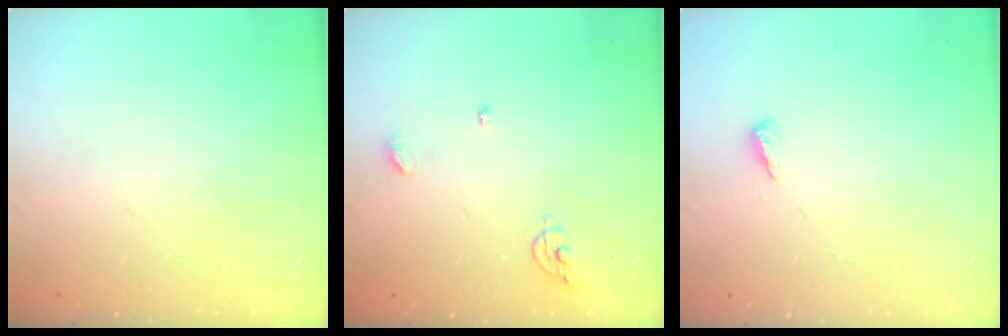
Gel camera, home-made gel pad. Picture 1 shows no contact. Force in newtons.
{"total": 6.0, "press": 6.0, "slide": 0.4}
{"total": 5.6, "press": 5.5, "slide": 1.0}